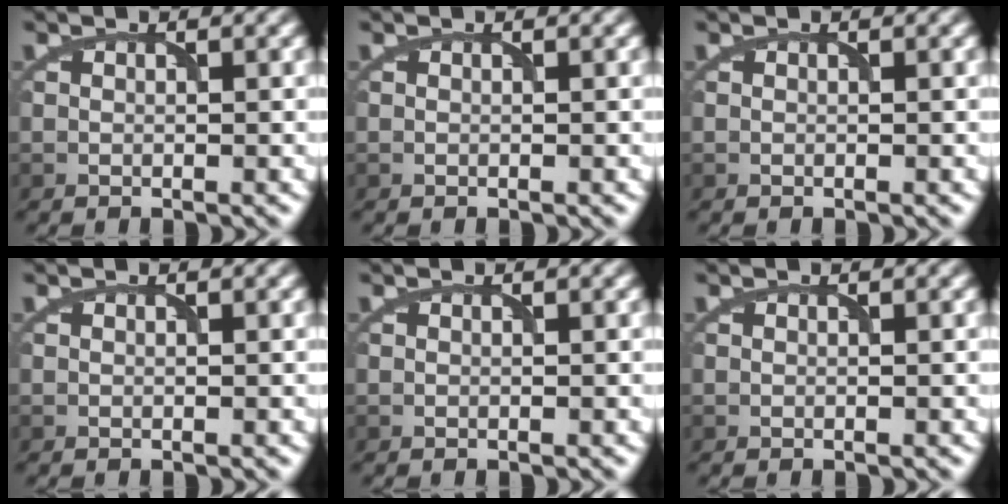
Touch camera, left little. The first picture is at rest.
{"total": 0.0}
{"total": 0.0}
{"total": 0.0}
{"total": 0.0}
{"total": 0.0}